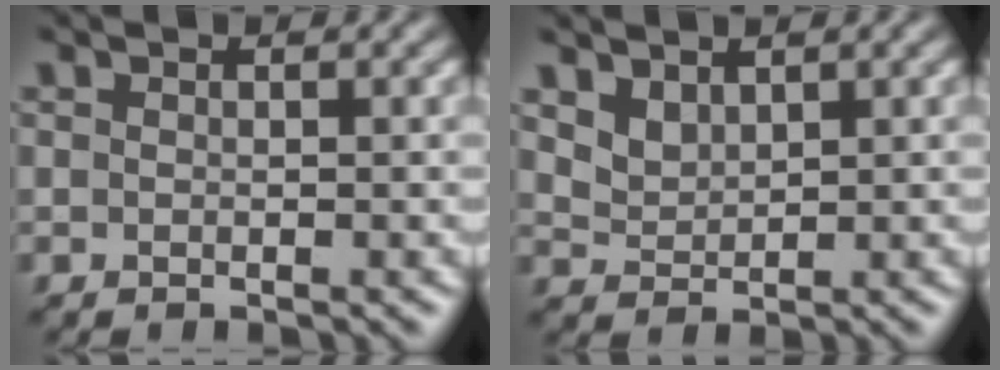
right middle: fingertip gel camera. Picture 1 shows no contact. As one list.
[{"total": 1.9, "force": [1.6, 1.0, 0.5], "torque": [-0.016, -0.004, 0.036]}]